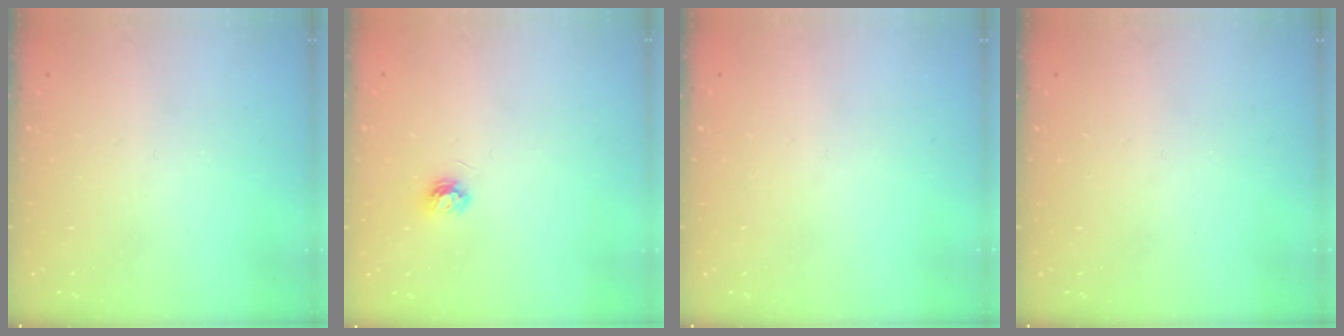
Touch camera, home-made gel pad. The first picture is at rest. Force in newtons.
{"total": 3.9, "press": 3.9, "slide": 0.5}
{"total": 0.0}
{"total": 0.0}